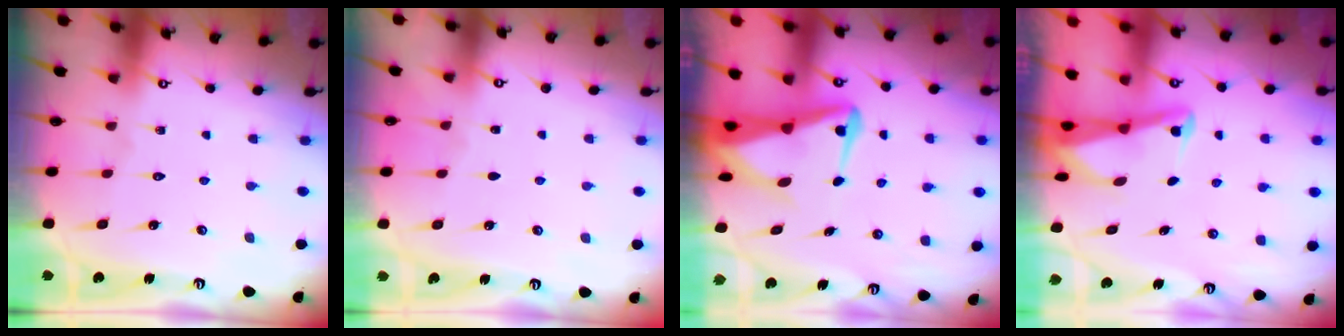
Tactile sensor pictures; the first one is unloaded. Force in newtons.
{"total": 2.4, "press": 2.4, "slide": 0.4}
{"total": 6.8, "press": 6.7, "slide": 1.0}
{"total": 2.7, "press": 2.6, "slide": 0.6}